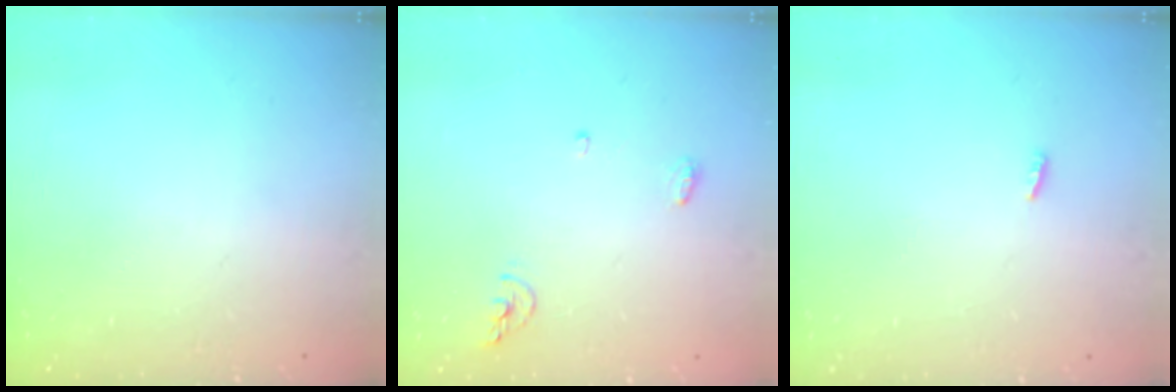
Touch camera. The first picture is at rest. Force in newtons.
{"total": 5.2, "press": 5.0, "slide": 1.2}
{"total": 2.3, "press": 2.1, "slide": 0.8}